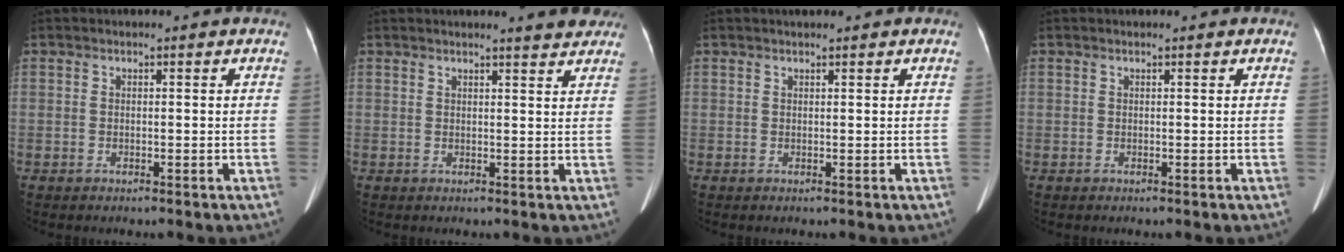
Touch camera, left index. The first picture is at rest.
{"total": 4.4, "force": [4.1, 0.3, 1.6], "torque": [-0.021, -0.003, 0.037]}
{"total": 1.2, "force": [1.0, 0.2, 0.6], "torque": [-0.011, 0.013, 0.017]}
{"total": 0.0}